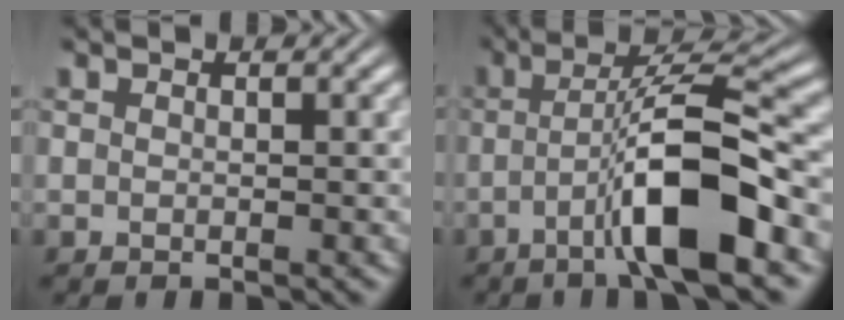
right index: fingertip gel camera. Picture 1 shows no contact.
{"total": 7.3, "force": [-1.5, 1.0, 7.0], "torque": [-0.113, -0.001, -0.024]}